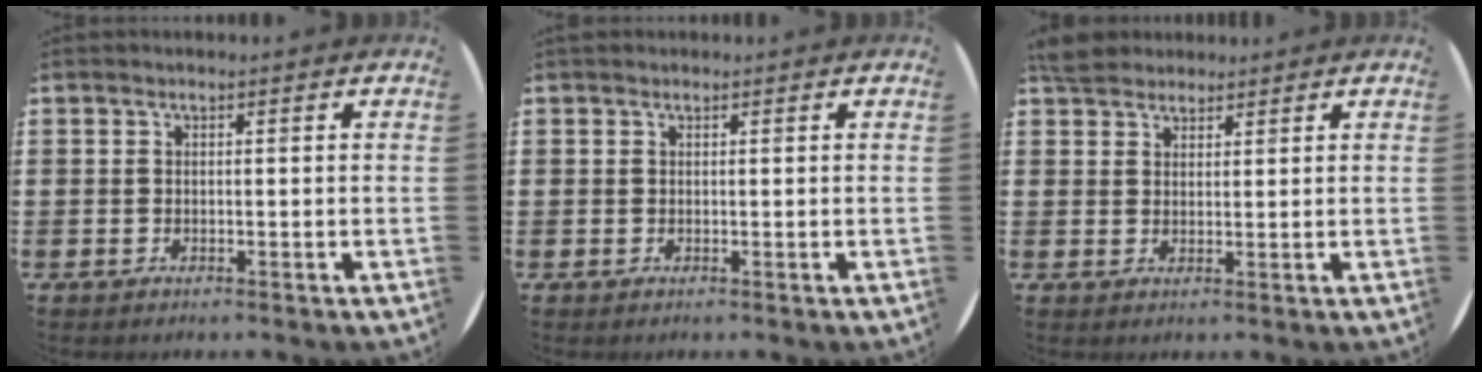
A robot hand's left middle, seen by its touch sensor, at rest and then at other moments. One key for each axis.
{"total": 0.0}
{"total": 3.8, "fx": 3.4, "fy": 1.4, "fz": 0.5, "tx": -0.011, "ty": 0.000, "tz": 0.066}